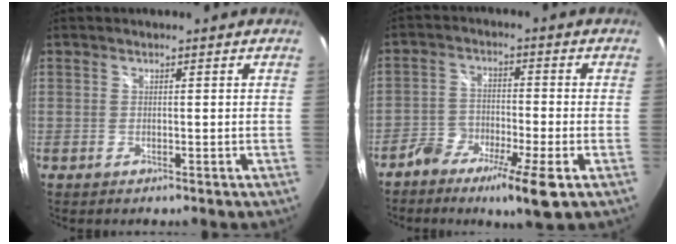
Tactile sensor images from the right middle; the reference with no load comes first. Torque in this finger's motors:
{"motor_torque": [0.06, -0.21, 0.15, 0.01]}